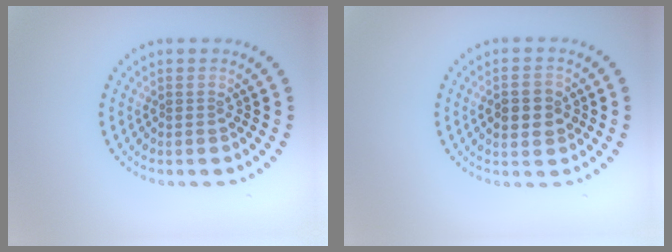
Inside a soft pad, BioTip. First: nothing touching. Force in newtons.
{"total": 2.9, "press": 2.9, "slide": 0.1}